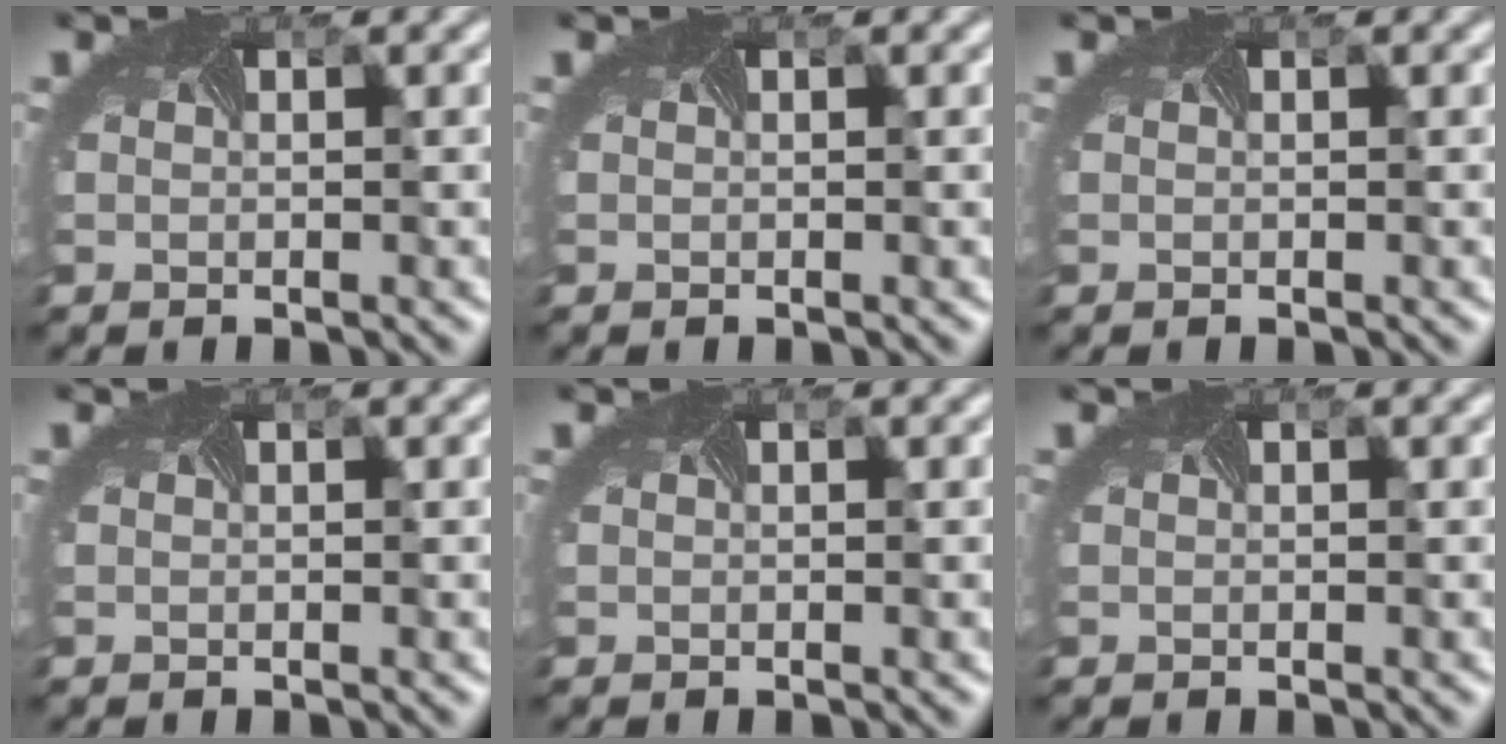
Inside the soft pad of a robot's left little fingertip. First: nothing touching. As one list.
[{"total": 0.0}, {"total": 0.0}, {"total": 0.0}, {"total": 0.0}, {"total": 0.0}]